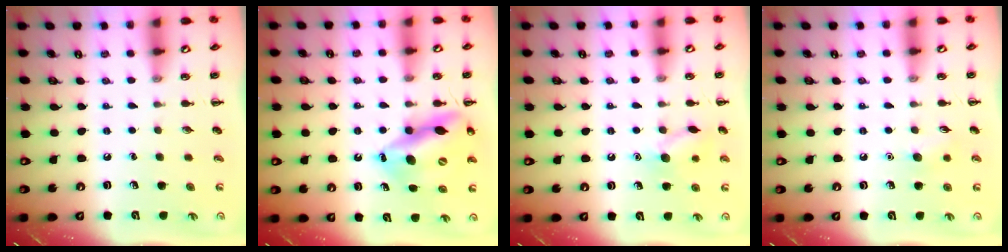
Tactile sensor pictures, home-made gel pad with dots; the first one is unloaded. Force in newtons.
{"total": 15.7, "press": 15.0, "slide": 4.5}
{"total": 8.9, "press": 8.9, "slide": 0.7}
{"total": 7.3, "press": 7.1, "slide": 1.6}